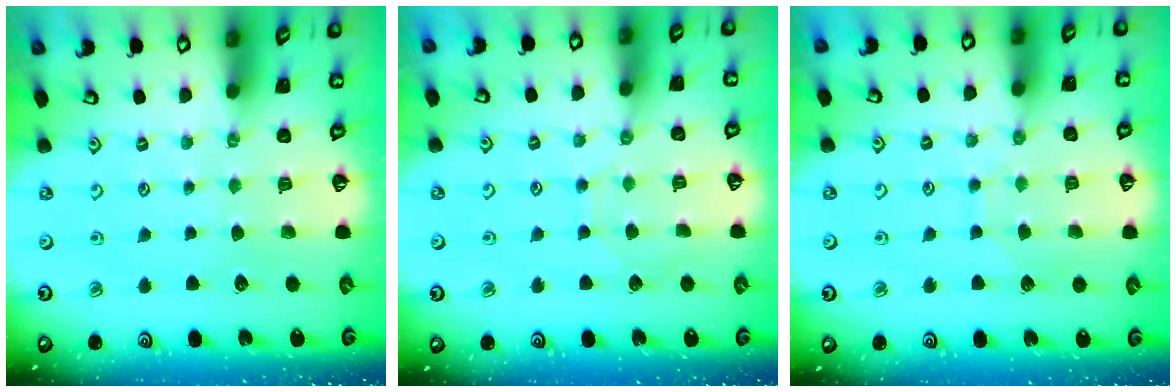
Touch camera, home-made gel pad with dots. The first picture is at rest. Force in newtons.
{"total": 3.0, "press": 2.9, "slide": 0.4}
{"total": 6.6, "press": 6.5, "slide": 0.5}